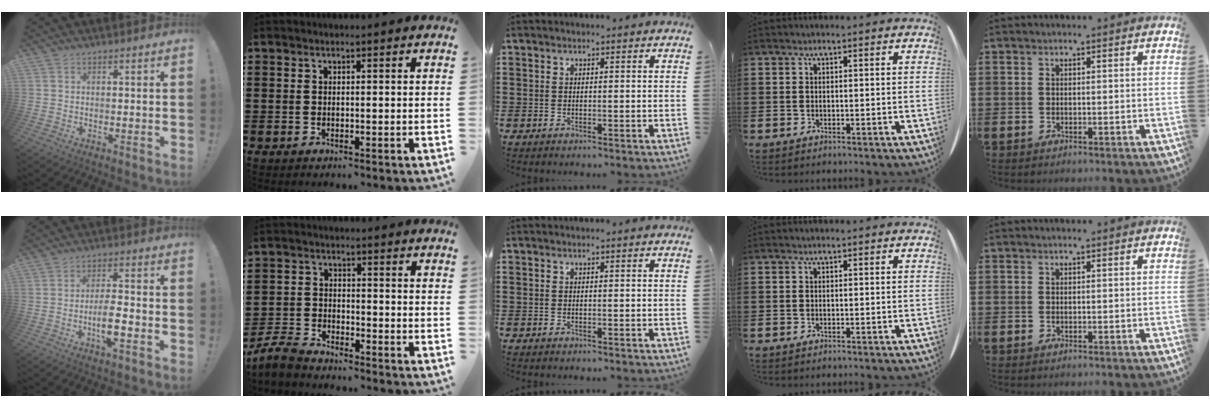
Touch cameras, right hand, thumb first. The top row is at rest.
{"thumb": {"total": 7.7, "force": [-2.8, 1.8, 6.9], "torque": [-0.138, 0.004, -0.051]}, "index": {"total": 4.6, "force": [-4.3, 0.9, 1.3], "torque": [-0.052, -0.006, -0.093]}}